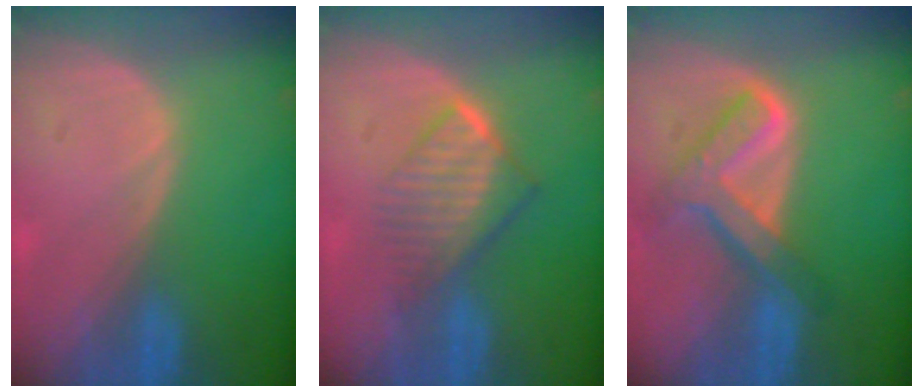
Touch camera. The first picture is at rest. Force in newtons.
{"total": 6.6, "press": 6.0, "slide": 2.9}
{"total": 8.0, "press": 6.7, "slide": 4.3}